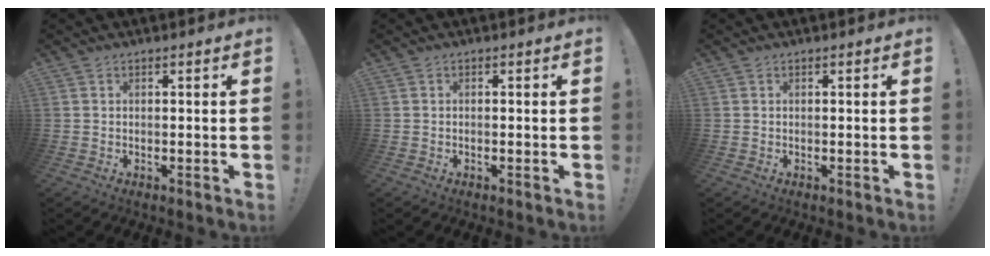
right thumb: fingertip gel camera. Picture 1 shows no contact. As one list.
[{"total": 0.0}, {"total": 0.0}]